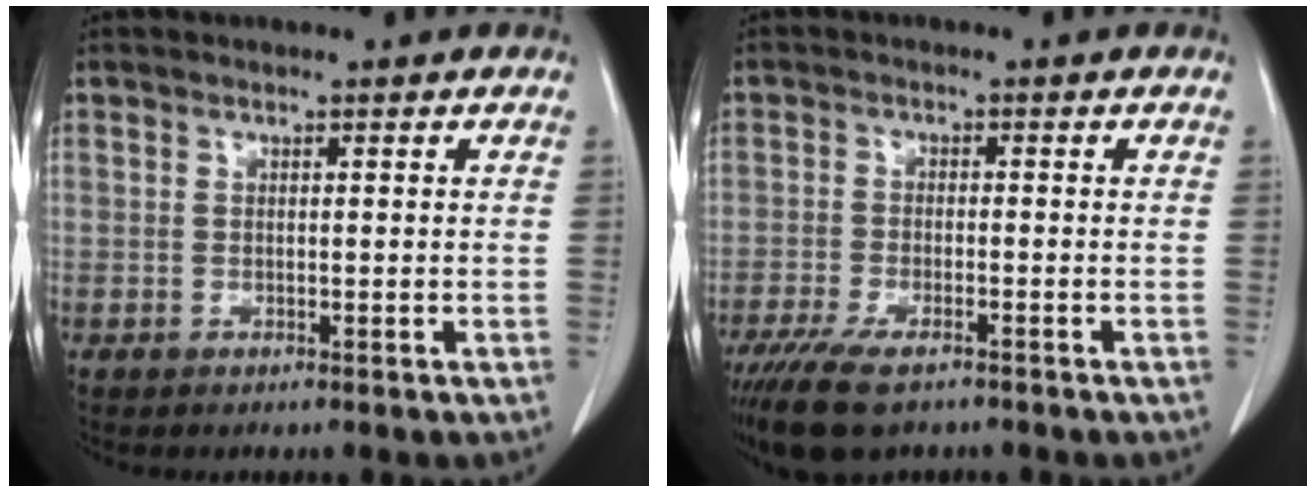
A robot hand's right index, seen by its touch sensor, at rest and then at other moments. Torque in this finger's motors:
{"motor_torque": [1.20, -0.94, 0.31, 0.08]}